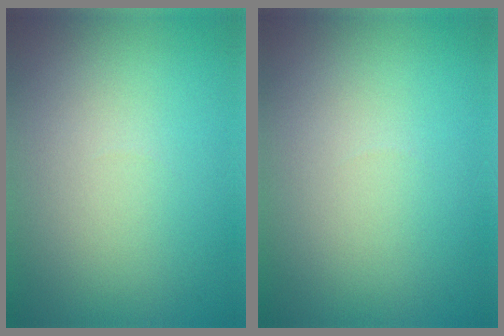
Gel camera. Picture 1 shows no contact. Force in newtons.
{"total": 0.0}